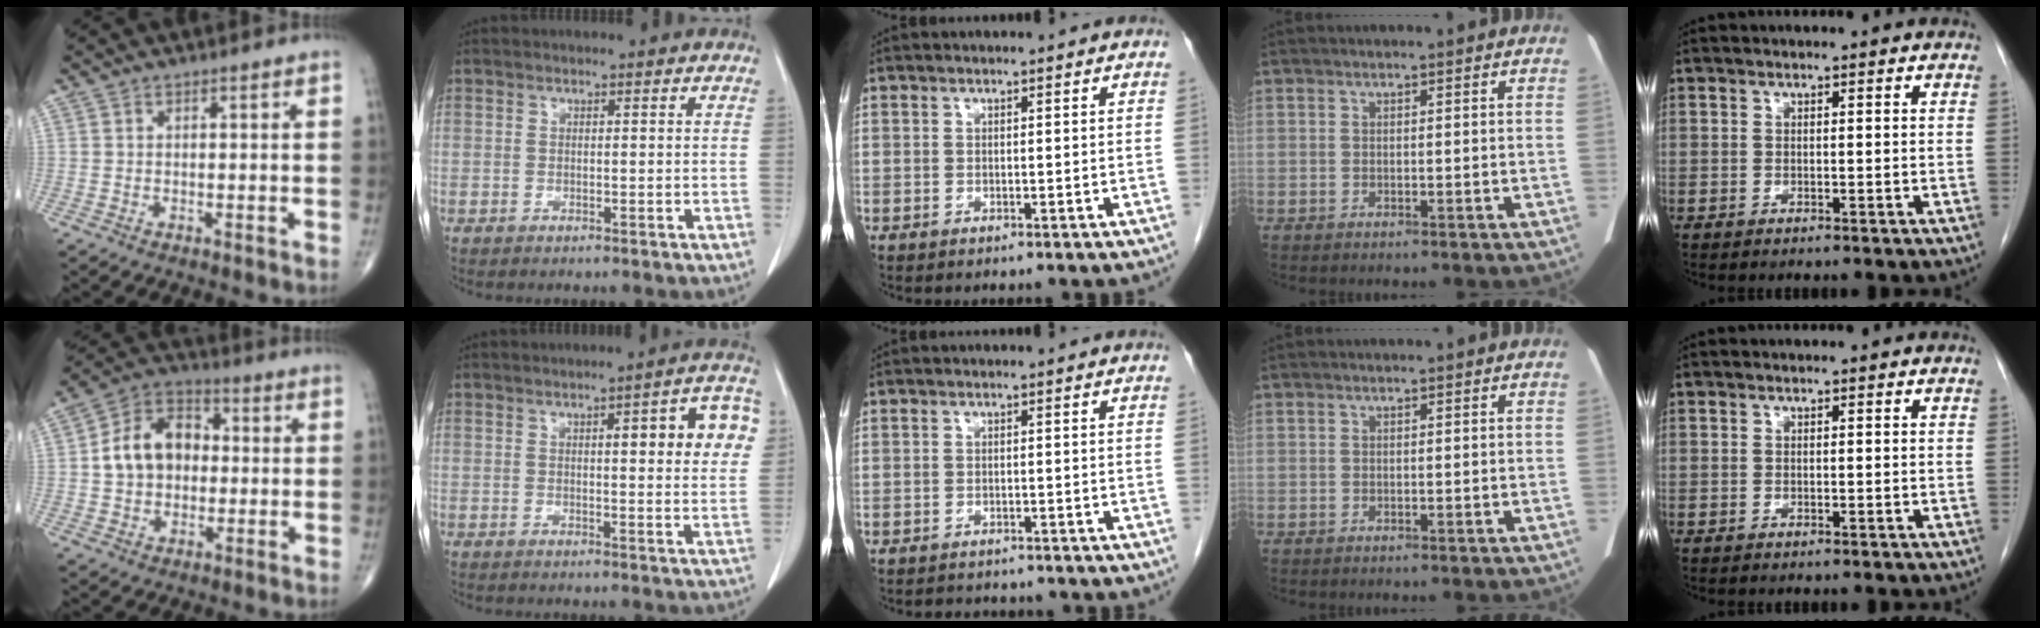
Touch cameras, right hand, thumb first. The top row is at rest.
{"thumb": {"total": 12.3, "force": [0.4, 9.1, 8.2], "torque": [-0.116, 0.030, -0.002]}, "index": {"total": 9.4, "force": [2.4, 1.9, 8.9], "torque": [-0.108, 0.015, 0.024]}, "middle": {"total": 4.4, "force": [-3.9, 1.7, 1.2], "torque": [-0.014, 0.000, -0.046]}}